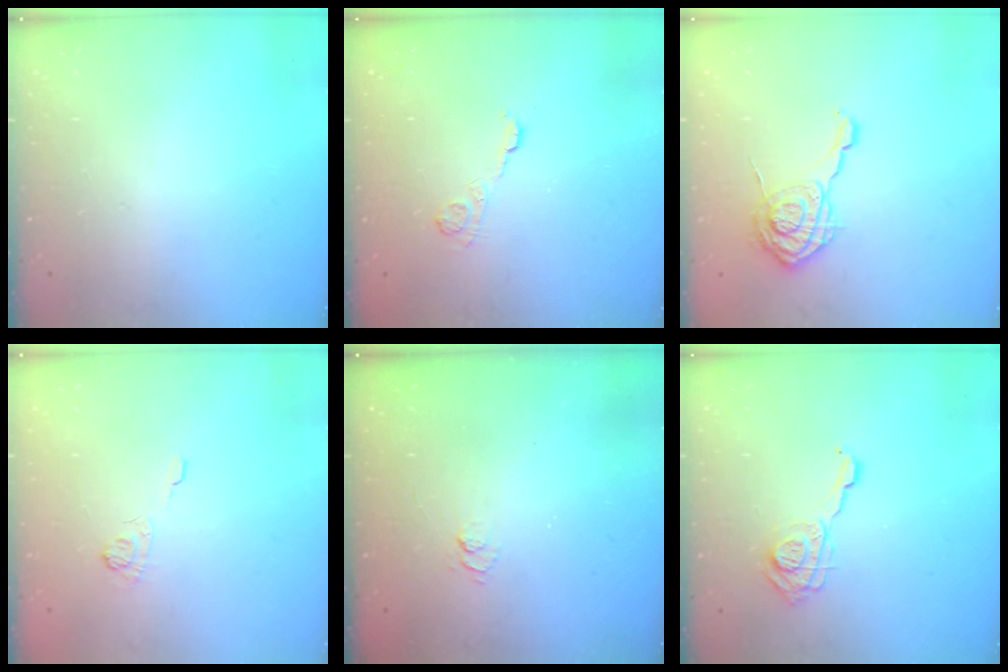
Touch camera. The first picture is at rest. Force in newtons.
{"total": 3.6, "press": 3.4, "slide": 1.2}
{"total": 12.1, "press": 12.1, "slide": 0.7}
{"total": 2.5, "press": 2.1, "slide": 1.4}
{"total": 2.7, "press": 2.2, "slide": 1.5}
{"total": 10.4, "press": 10.4, "slide": 0.4}